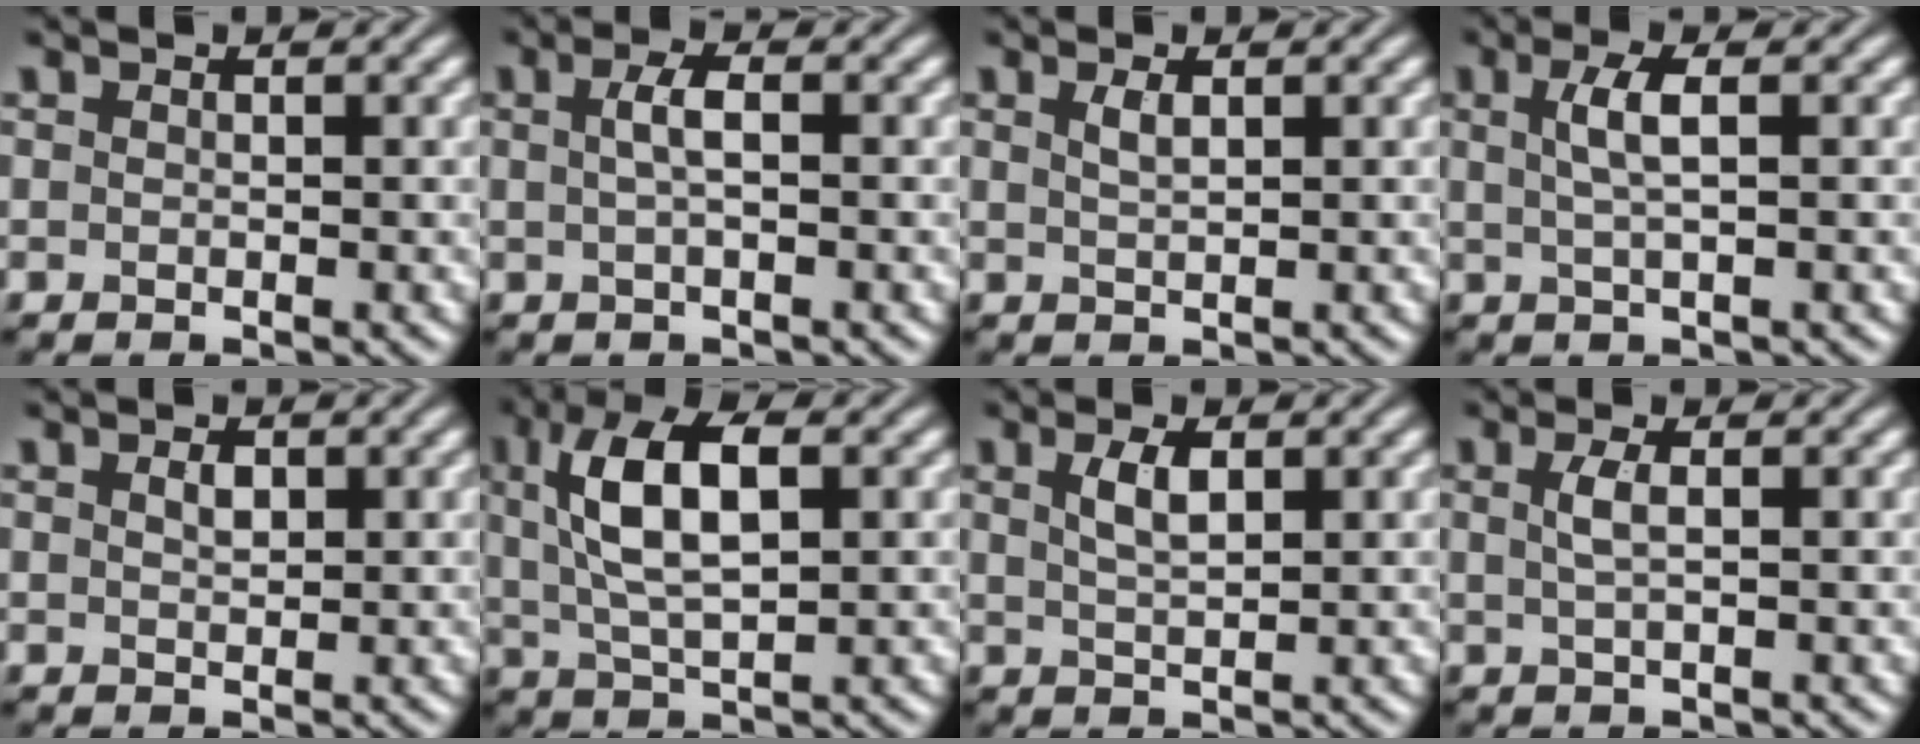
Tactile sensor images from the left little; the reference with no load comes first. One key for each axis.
{"total": 1.9, "fx": 0.2, "fy": 0.4, "fz": 1.8, "tx": -0.036, "ty": 0.008, "tz": 0.003}
{"total": 1.2, "fx": 0.6, "fy": 0.3, "fz": 1.0, "tx": -0.021, "ty": 0.003, "tz": 0.013}
{"total": 2.7, "fx": 0.6, "fy": 0.7, "fz": 2.6, "tx": -0.048, "ty": 0.004, "tz": 0.011}
{"total": 1.1, "fx": 0.5, "fy": 0.6, "fz": 0.8, "tx": -0.015, "ty": 0.002, "tz": 0.010}
{"total": 7.6, "fx": 1.9, "fy": 3.2, "fz": 6.6, "tx": -0.126, "ty": 0.015, "tz": 0.030}
{"total": 2.3, "fx": 1.0, "fy": 0.8, "fz": 2.0, "tx": -0.040, "ty": 0.003, "tz": 0.021}
{"total": 1.7, "fx": 0.4, "fy": 0.5, "fz": 1.6, "tx": -0.032, "ty": 0.004, "tz": 0.006}